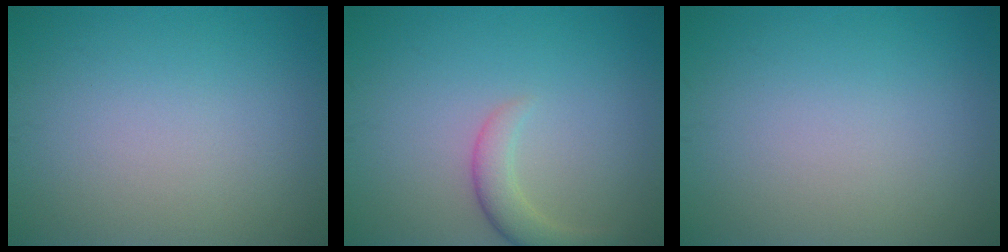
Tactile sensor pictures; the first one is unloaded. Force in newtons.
{"total": 2.6, "press": 2.6, "slide": 0.3}
{"total": 0.0}